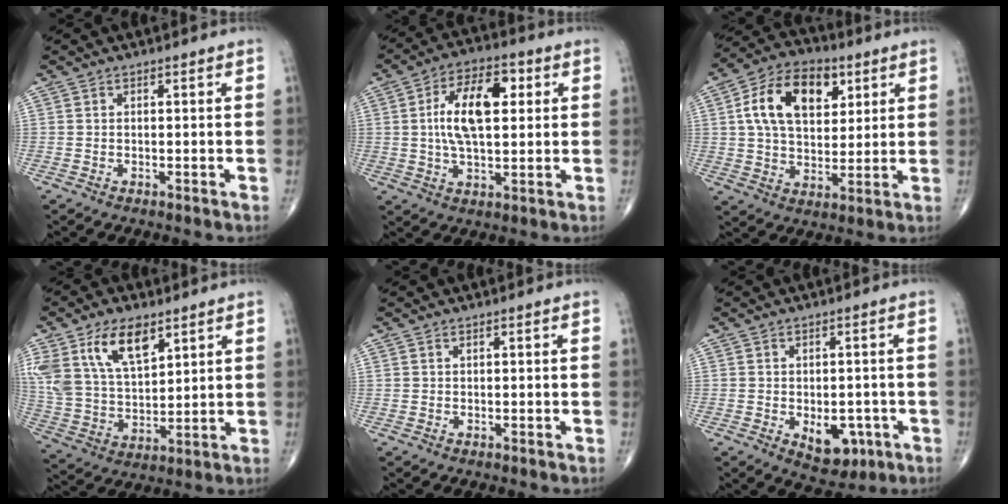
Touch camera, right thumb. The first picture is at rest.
{"total": 13.6, "force": [2.4, 6.7, 11.6], "torque": [-0.195, 0.008, 0.038]}
{"total": 15.8, "force": [5.1, 9.8, 11.3], "torque": [-0.172, -0.002, 0.087]}
{"total": 15.3, "force": [8.2, 7.9, 10.3], "torque": [-0.179, -0.028, 0.165]}
{"total": 0.0}
{"total": 7.1, "force": [-2.2, 4.5, 5.1], "torque": [-0.040, 0.006, -0.017]}